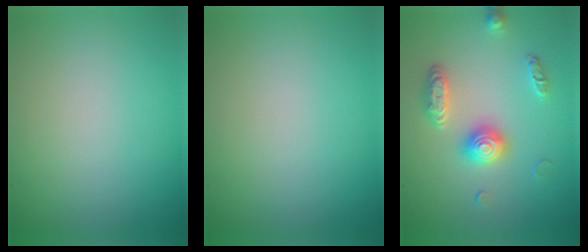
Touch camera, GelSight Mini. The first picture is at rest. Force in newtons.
{"total": 0.0}
{"total": 3.1, "press": 3.1, "slide": 0.3}